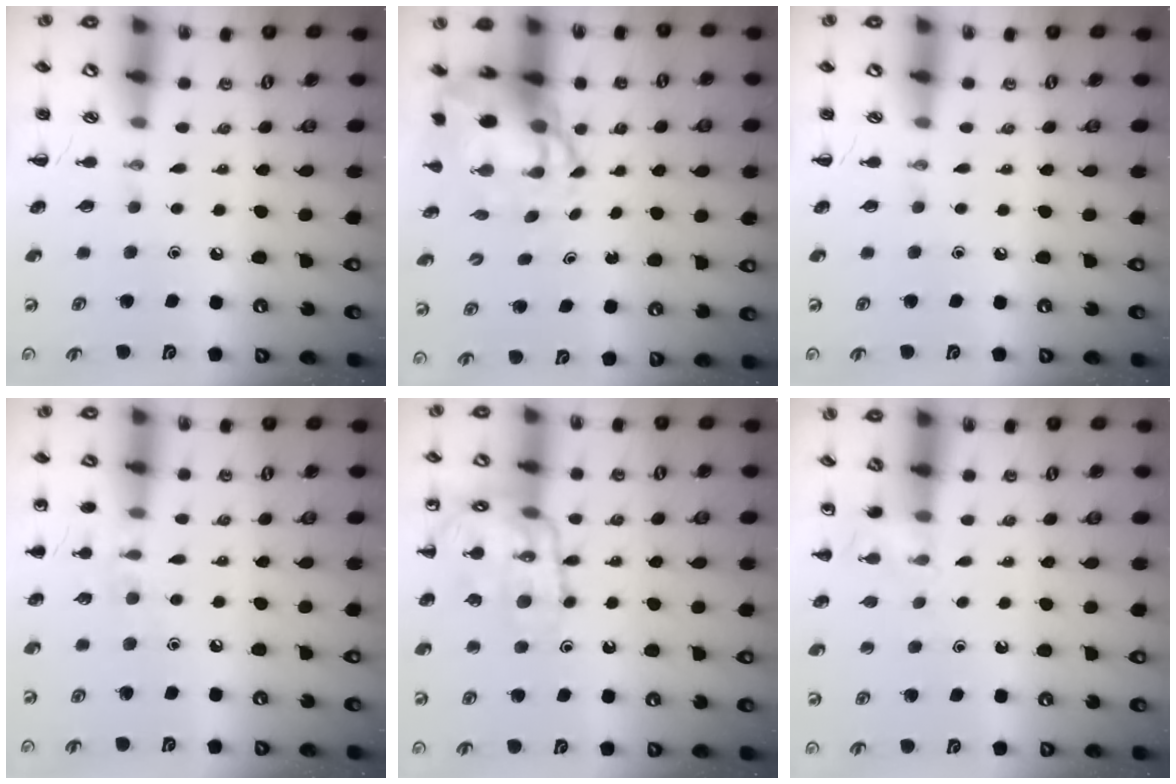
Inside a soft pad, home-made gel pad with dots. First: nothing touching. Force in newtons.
{"total": 6.3, "press": 6.1, "slide": 1.7}
{"total": 0.0}
{"total": 7.9, "press": 7.6, "slide": 2.0}
{"total": 15.9, "press": 15.9, "slide": 1.7}
{"total": 5.2, "press": 5.0, "slide": 1.5}